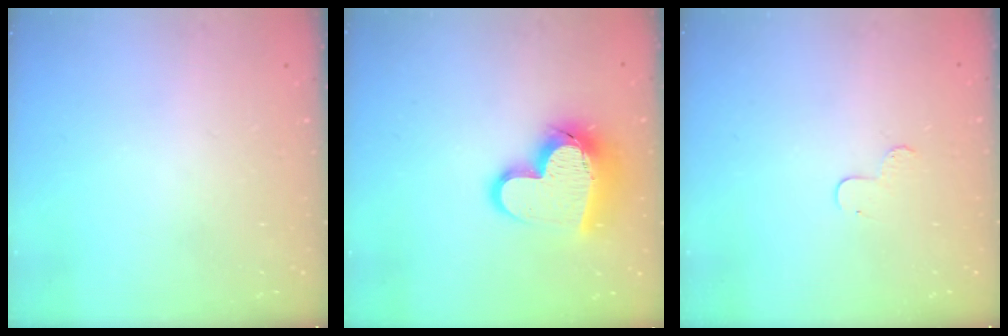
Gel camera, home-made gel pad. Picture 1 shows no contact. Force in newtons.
{"total": 17.0, "press": 16.9, "slide": 1.7}
{"total": 4.6, "press": 4.6, "slide": 0.4}